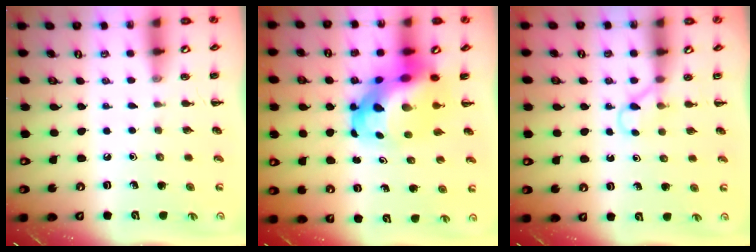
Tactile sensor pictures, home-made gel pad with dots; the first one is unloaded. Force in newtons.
{"total": 11.8, "press": 11.3, "slide": 3.1}
{"total": 2.9, "press": 2.8, "slide": 0.9}